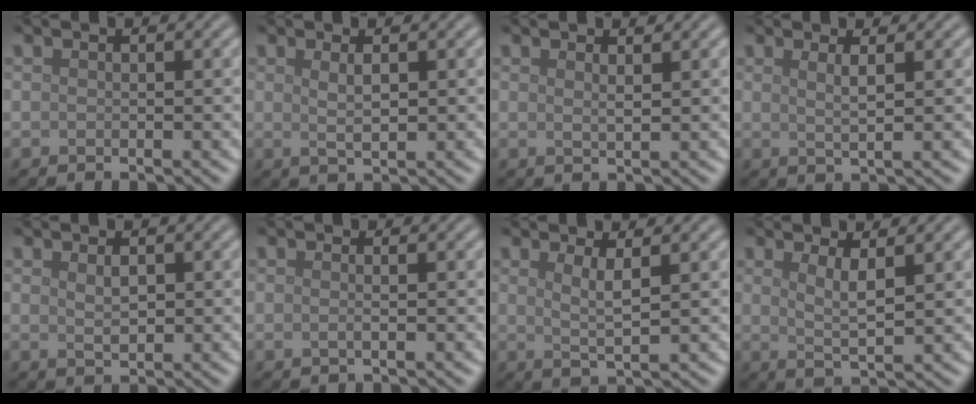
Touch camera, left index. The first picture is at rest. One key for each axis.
{"total": 1.9, "fx": 0.6, "fy": 0.5, "fz": 1.8, "tx": -0.030, "ty": -0.004, "tz": 0.011}
{"total": 1.2, "fx": 0.9, "fy": 0.3, "fz": 0.8, "tx": -0.008, "ty": 0.000, "tz": 0.010}
{"total": 2.0, "fx": 0.9, "fy": 0.5, "fz": 1.7, "tx": -0.032, "ty": 0.003, "tz": 0.010}
{"total": 1.4, "fx": 0.6, "fy": 0.6, "fz": 1.1, "tx": -0.023, "ty": -0.003, "tz": 0.015}
{"total": 1.2, "fx": 0.1, "fy": 0.5, "fz": 1.1, "tx": -0.016, "ty": -0.007, "tz": -0.009}
{"total": 2.4, "fx": 1.0, "fy": 0.5, "fz": 2.1, "tx": -0.036, "ty": -0.007, "tz": 0.019}
{"total": 2.7, "fx": 1.2, "fy": 0.6, "fz": 2.4, "tx": -0.040, "ty": -0.008, "tz": 0.023}